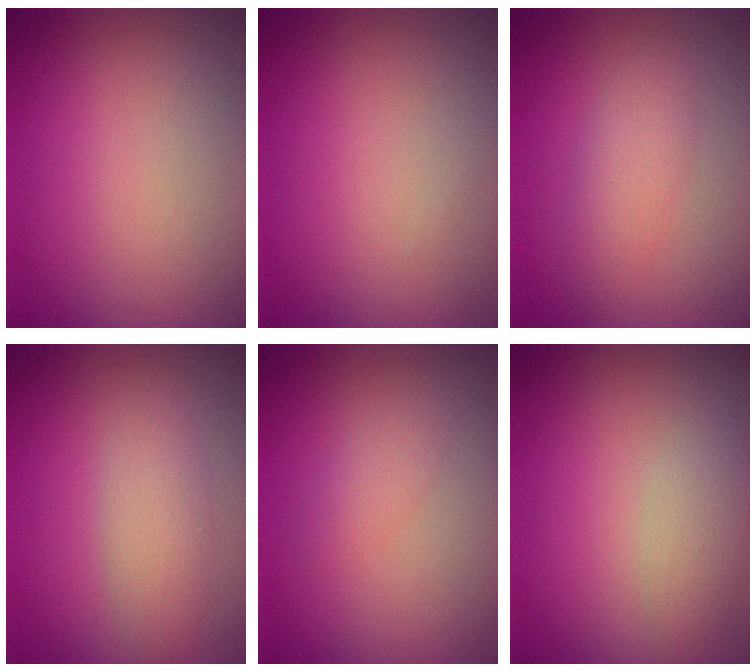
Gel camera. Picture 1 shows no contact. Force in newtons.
{"total": 0.0}
{"total": 2.3, "press": 2.3, "slide": 0.1}
{"total": 2.4, "press": 2.4, "slide": 0.1}
{"total": 1.3, "press": 1.3, "slide": 0.0}
{"total": 1.9, "press": 1.9, "slide": 0.0}